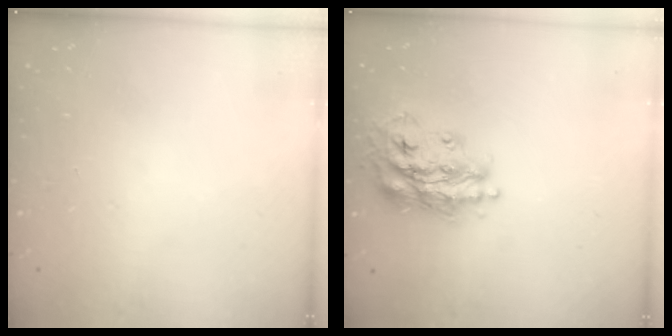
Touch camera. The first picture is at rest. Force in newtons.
{"total": 17.5, "press": 17.5, "slide": 1.2}